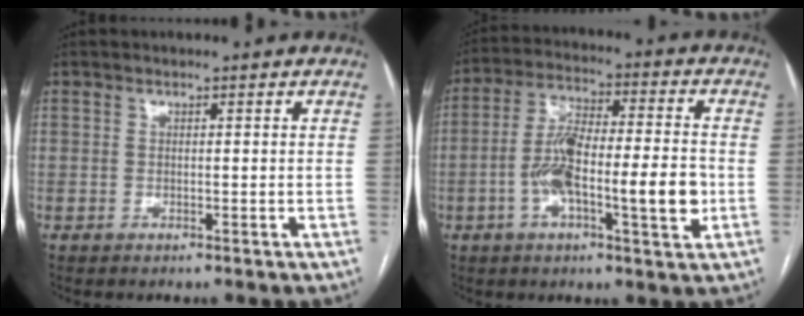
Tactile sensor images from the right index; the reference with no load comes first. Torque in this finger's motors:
{"motor_torque": [0.60, -0.20, 0.41, 0.21]}